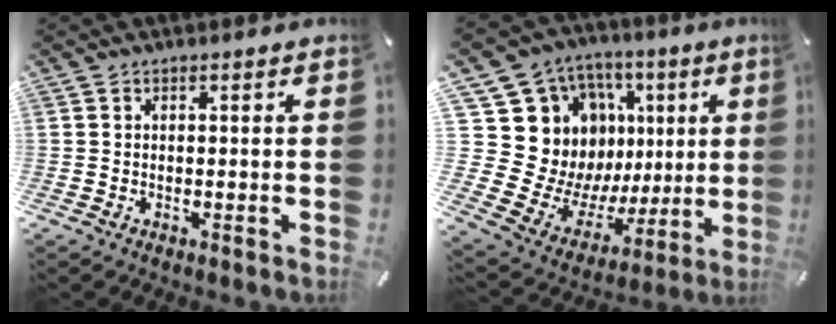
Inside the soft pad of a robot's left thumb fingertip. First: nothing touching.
{"total": 18.1, "force": [5.6, 16.1, 6.2], "torque": [-0.107, -0.076, 0.140]}